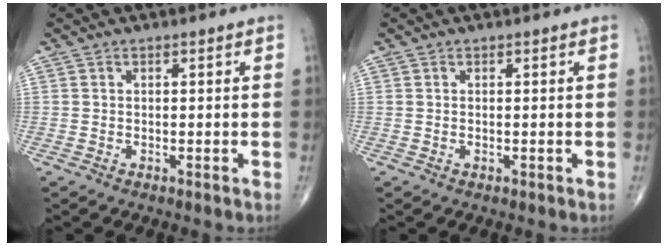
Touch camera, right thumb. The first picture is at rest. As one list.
[{"total": 0.0}]